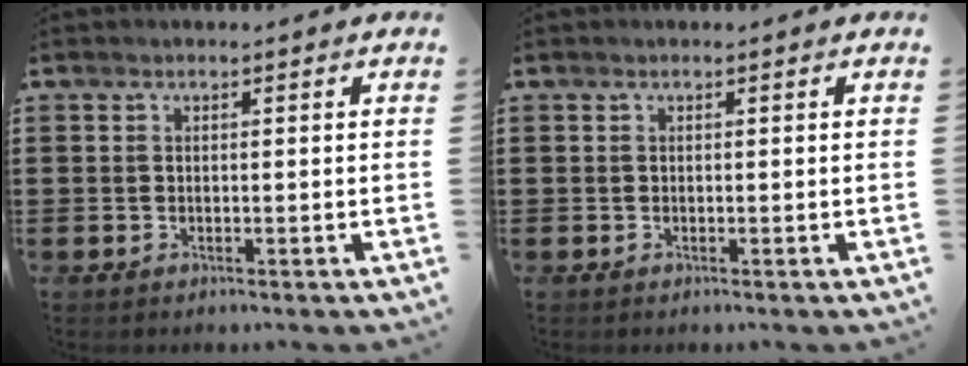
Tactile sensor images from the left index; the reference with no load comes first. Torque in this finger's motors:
{"motor_torque": [0.00, 0.01, 0.00, 0.00]}